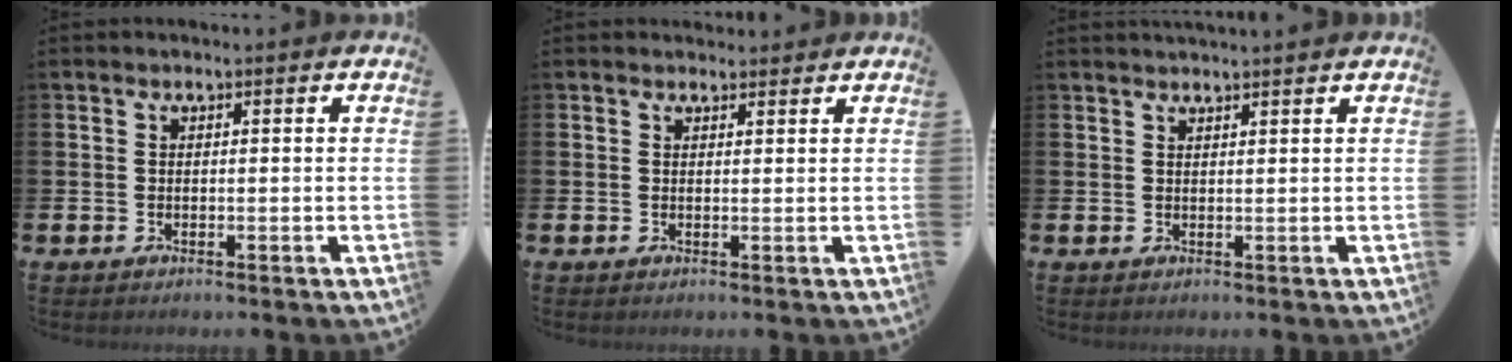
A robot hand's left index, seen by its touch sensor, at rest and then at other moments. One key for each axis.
{"total": 1.2, "fx": 1.2, "fy": 0.4, "fz": 0.0, "tx": 0.017, "ty": -0.005, "tz": 0.017}
{"total": 1.6, "fx": 1.6, "fy": -0.2, "fz": 0.0, "tx": 0.001, "ty": -0.006, "tz": 0.029}